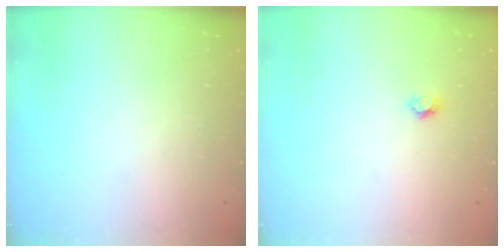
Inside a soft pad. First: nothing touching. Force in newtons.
{"total": 3.8, "press": 3.8, "slide": 0.3}